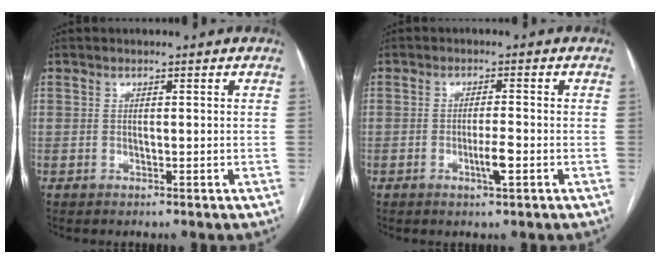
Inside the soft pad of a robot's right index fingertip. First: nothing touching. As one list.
[{"total": 3.0, "force": [-1.1, 0.2, 2.8], "torque": [-0.051, -0.004, -0.019]}]